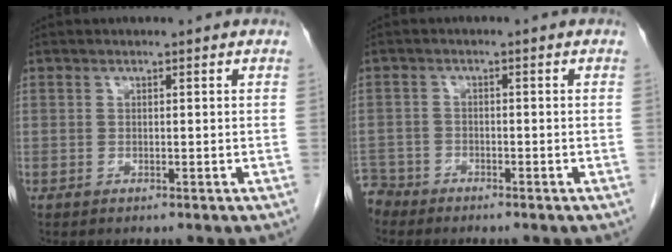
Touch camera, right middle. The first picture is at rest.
{"total": 3.4, "force": [-3.2, 1.1, -0.8], "torque": [0.016, -0.004, -0.064]}